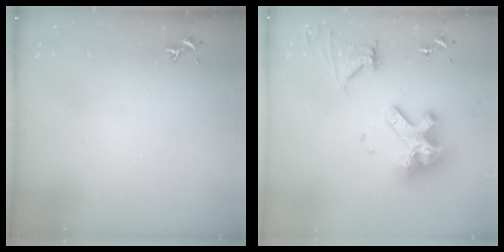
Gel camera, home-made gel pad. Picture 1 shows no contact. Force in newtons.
{"total": 17.2, "press": 17.2, "slide": 1.5}